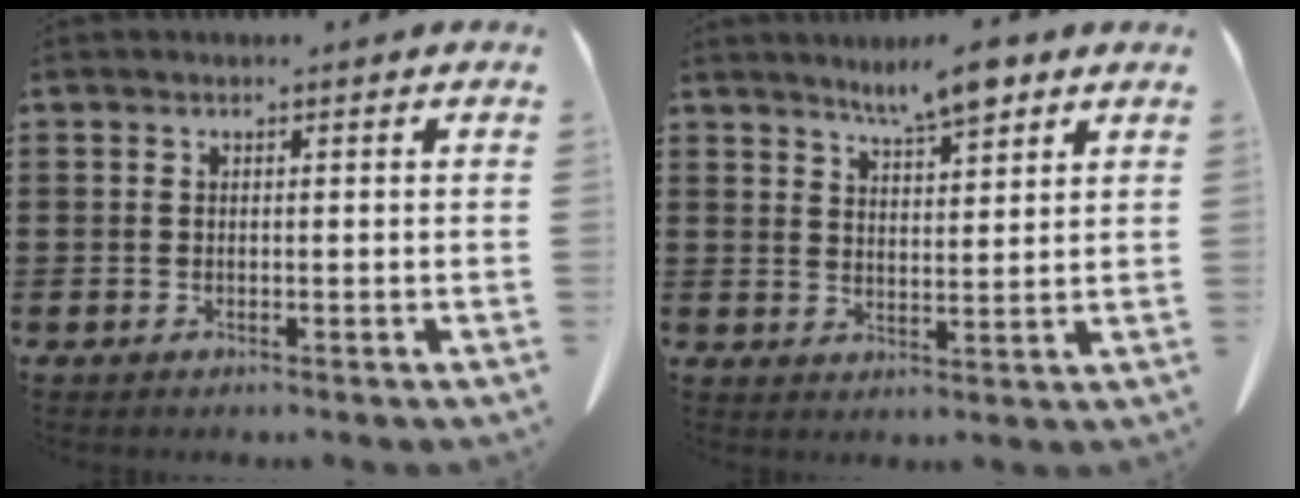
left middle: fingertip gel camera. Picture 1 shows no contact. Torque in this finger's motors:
{"motor_torque": [0.78, 0.30, 0.26, 0.11]}